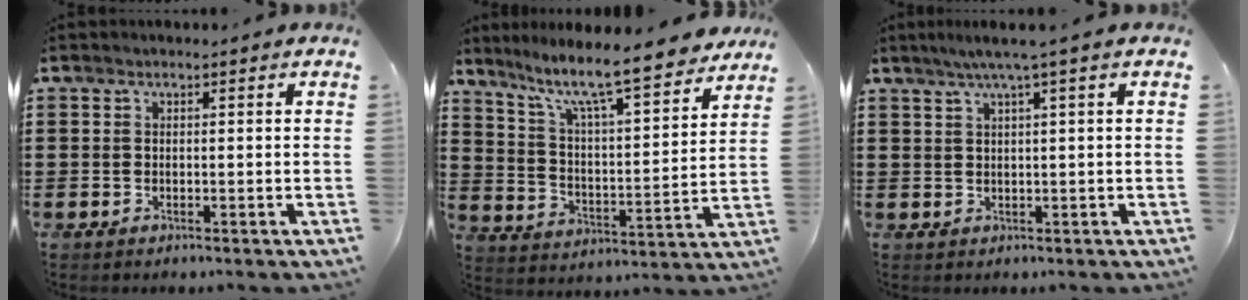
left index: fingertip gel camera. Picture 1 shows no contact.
{"total": 9.5, "force": [8.2, 0.5, 4.7], "torque": [-0.116, -0.060, 0.134]}
{"total": 2.7, "force": [1.2, -0.5, 2.3], "torque": [-0.044, -0.003, 0.020]}